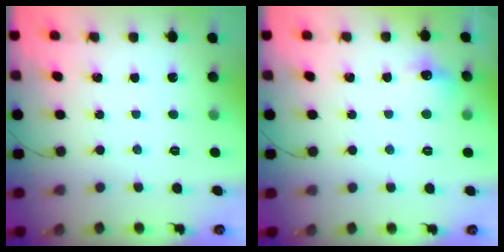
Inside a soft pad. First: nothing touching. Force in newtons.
{"total": 6.8, "press": 6.6, "slide": 1.3}